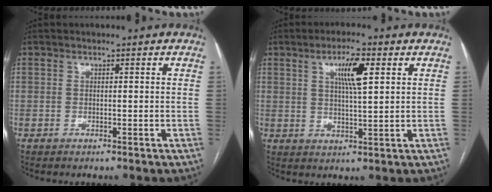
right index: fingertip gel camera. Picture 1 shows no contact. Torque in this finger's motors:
{"motor_torque": [0.63, 0.22, 0.19, 0.07]}